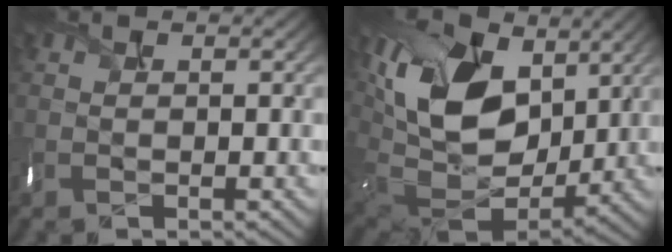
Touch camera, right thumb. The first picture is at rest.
{"total": 17.1, "force": [5.0, 11.8, 11.3], "torque": [-0.259, 0.009, 0.113]}